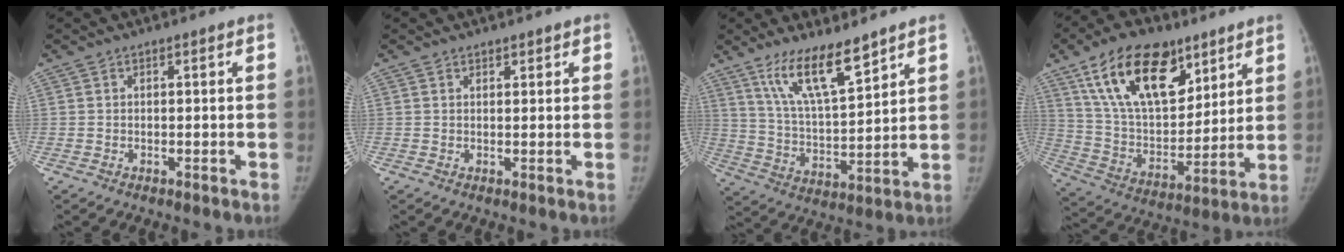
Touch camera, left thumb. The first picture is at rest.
{"total": 1.3, "force": [1.1, 0.7, 0.3], "torque": [0.006, -0.006, 0.014]}
{"total": 12.6, "force": [9.0, 2.9, 8.3], "torque": [-0.136, -0.058, 0.178]}
{"total": 22.8, "force": [13.0, 12.1, 14.3], "torque": [-0.216, -0.042, 0.236]}